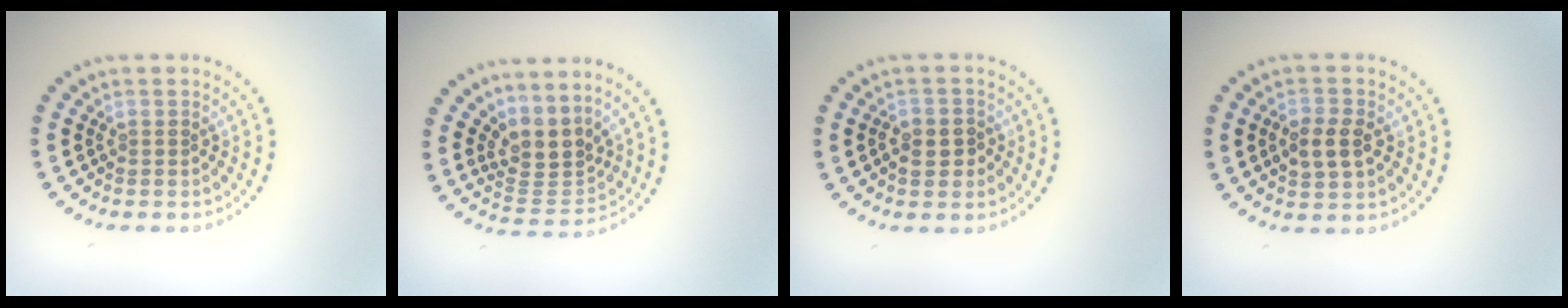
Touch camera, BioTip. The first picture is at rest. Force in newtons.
{"total": 3.5, "press": 2.6, "slide": 2.3}
{"total": 1.9, "press": 1.9, "slide": 0.5}
{"total": 3.0, "press": 3.0, "slide": 0.2}